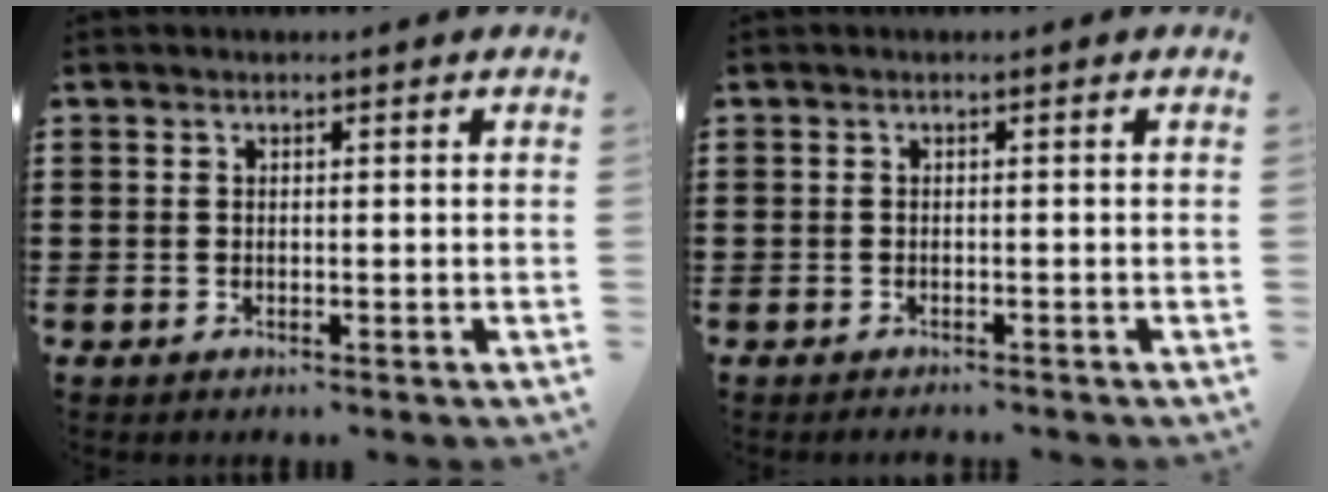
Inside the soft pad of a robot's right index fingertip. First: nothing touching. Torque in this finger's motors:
{"motor_torque": [-0.38, 0.27, -0.03, -0.06]}